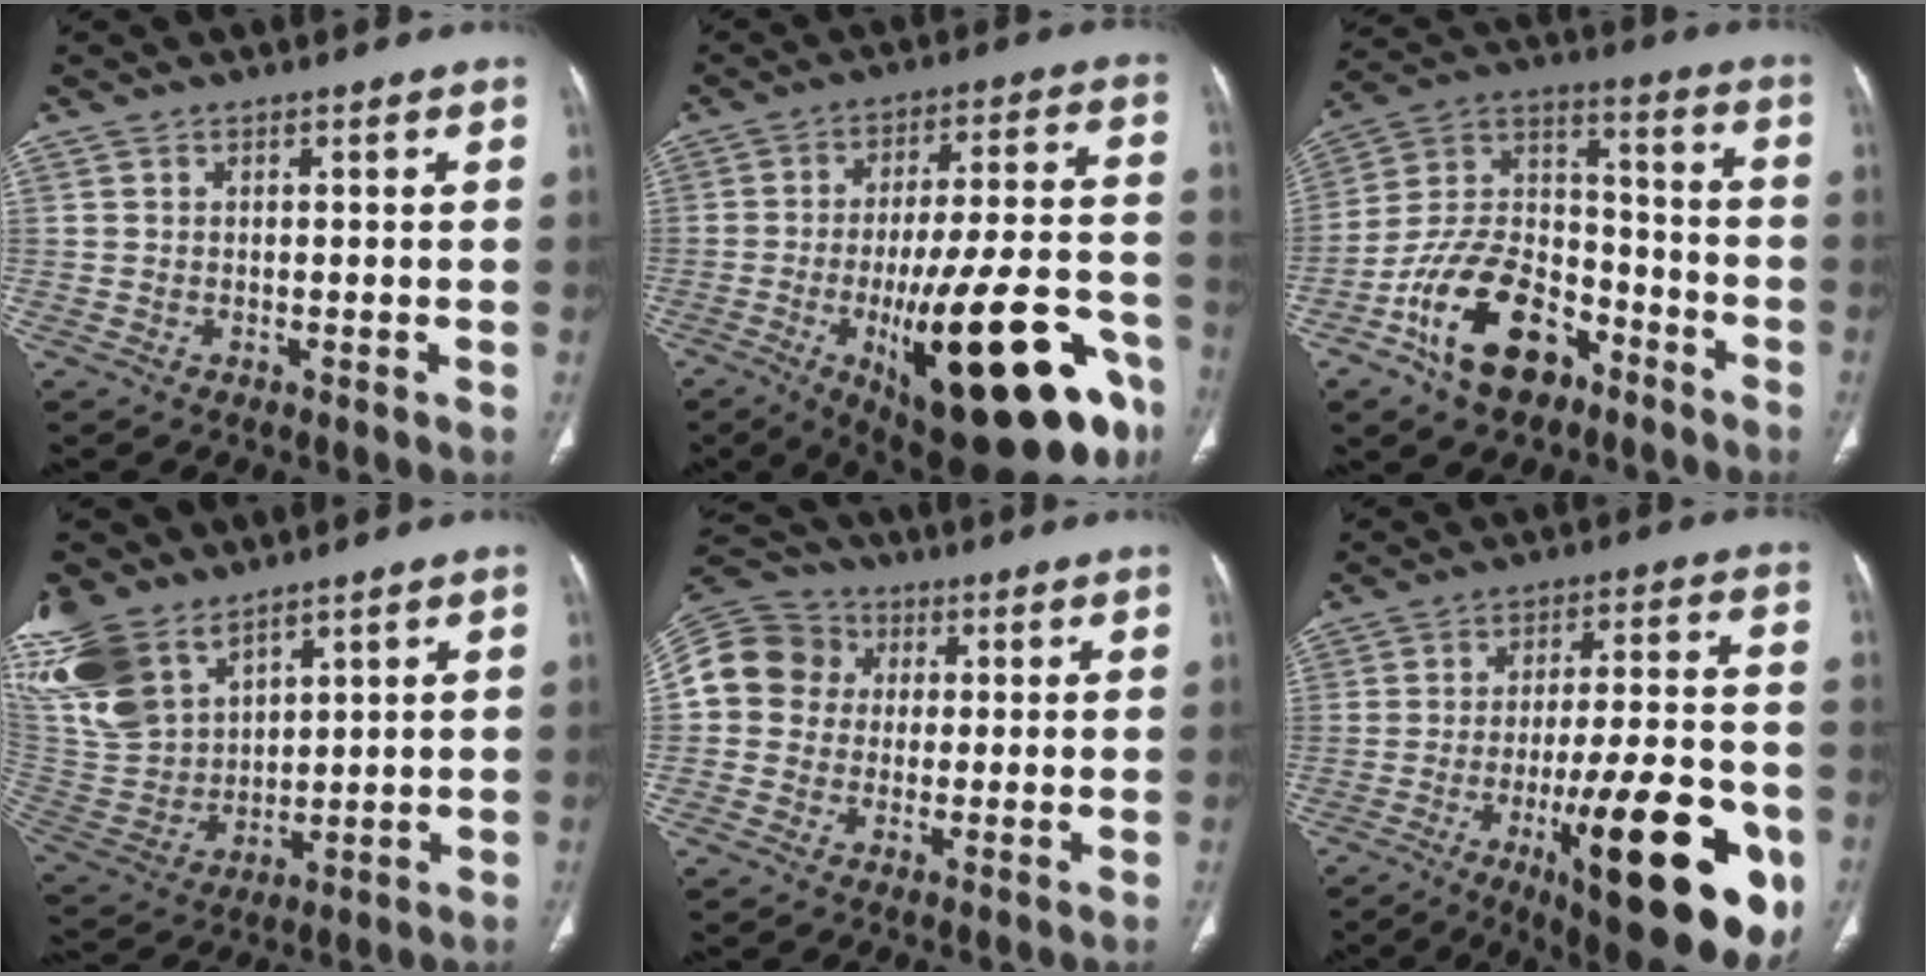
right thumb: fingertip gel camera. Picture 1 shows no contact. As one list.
[{"total": 28.9, "force": [-11.9, 9.4, 24.6], "torque": [-0.314, 0.046, -0.160]}, {"total": 18.2, "force": [-10.3, 10.6, 10.7], "torque": [-0.163, 0.084, -0.183]}, {"total": 21.0, "force": [13.3, 12.2, 10.7], "torque": [-0.250, -0.019, 0.277]}, {"total": 12.1, "force": [1.5, 11.1, 4.6], "torque": [-0.083, 0.031, 0.017]}, {"total": 25.5, "force": [-9.7, 7.1, 22.4], "torque": [-0.273, 0.029, -0.131]}]